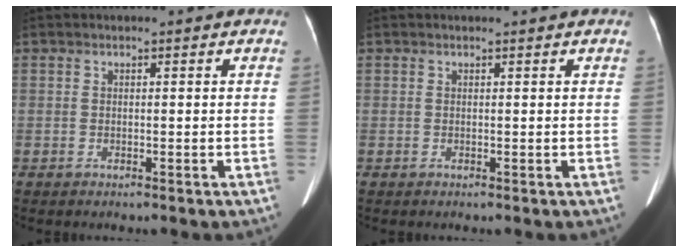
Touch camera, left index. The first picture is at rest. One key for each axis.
{"total": 0.8, "fx": 0.8, "fy": 0.0, "fz": 0.2, "tx": -0.008, "ty": 0.006, "tz": 0.008}